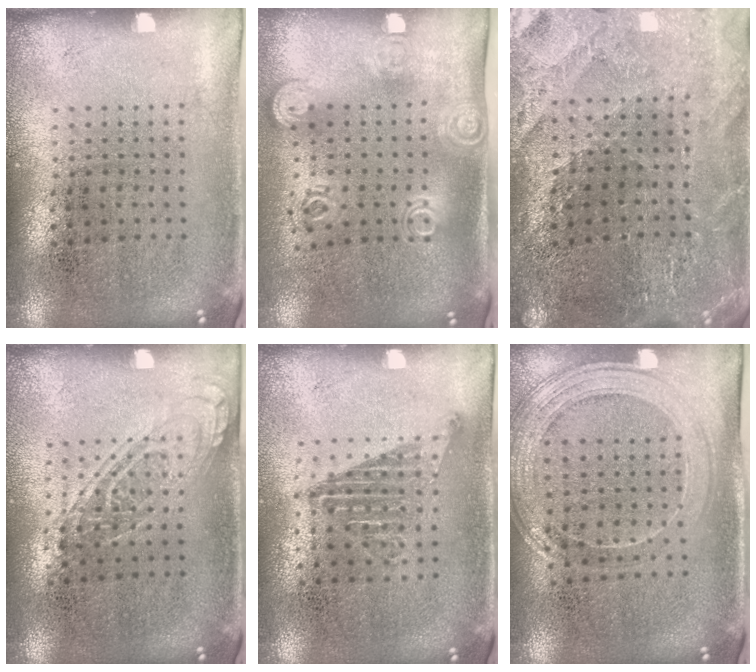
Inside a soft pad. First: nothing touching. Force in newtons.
{"total": 1.8, "press": 1.3, "slide": 1.3}
{"total": 2.7, "press": 2.7, "slide": 0.4}
{"total": 1.3, "press": 1.2, "slide": 0.6}
{"total": 1.1, "press": 1.0, "slide": 0.6}
{"total": 1.6, "press": 1.5, "slide": 0.4}